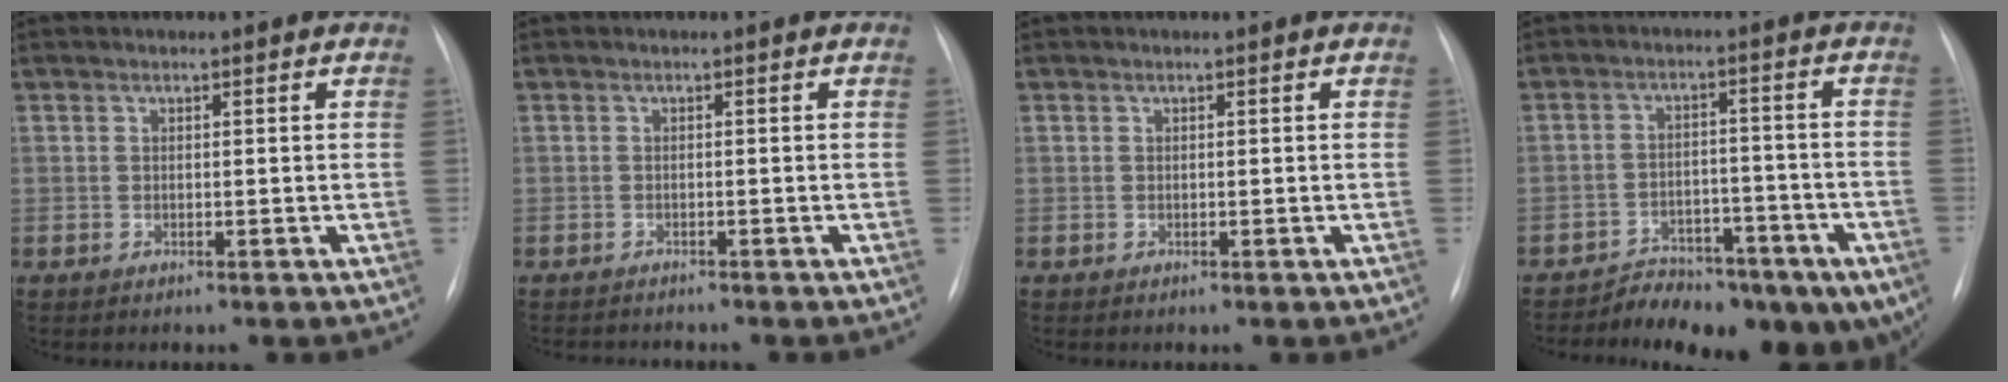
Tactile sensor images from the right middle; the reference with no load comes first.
{"total": 2.6, "force": [-2.5, 0.3, 0.5], "torque": [-0.003, -0.008, -0.034]}
{"total": 0.0}
{"total": 13.0, "force": [-9.7, 5.7, 6.5], "torque": [-0.067, 0.031, -0.134]}